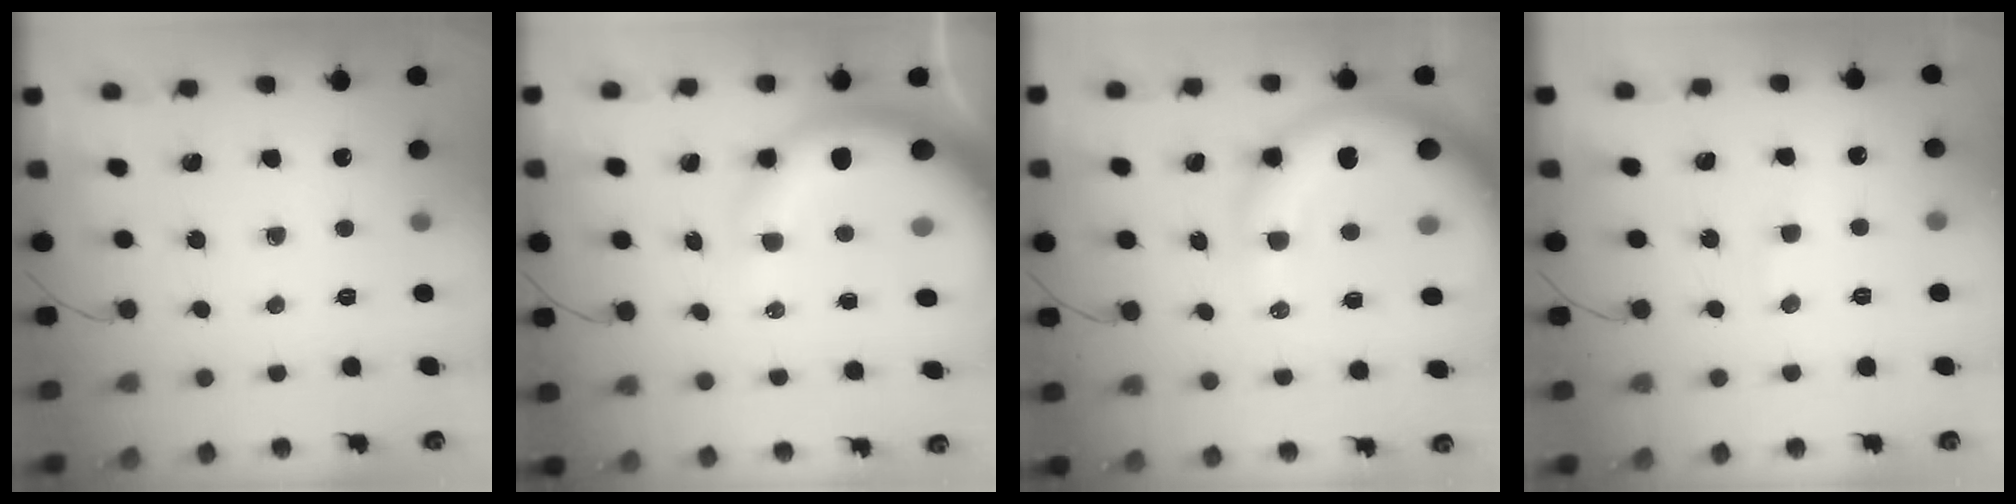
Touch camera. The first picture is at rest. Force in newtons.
{"total": 15.2, "press": 14.8, "slide": 3.1}
{"total": 15.8, "press": 15.4, "slide": 3.5}
{"total": 6.5, "press": 6.4, "slide": 1.3}